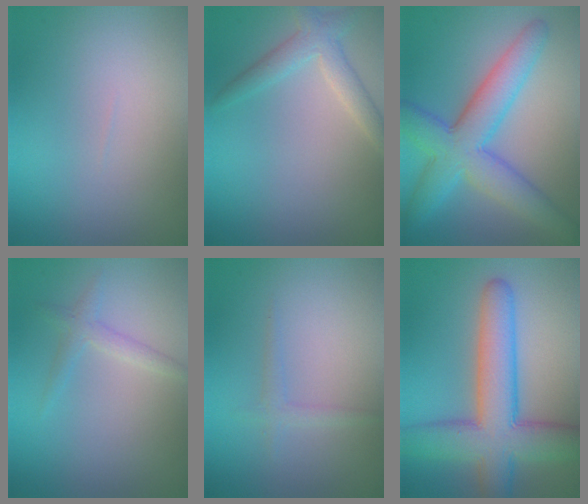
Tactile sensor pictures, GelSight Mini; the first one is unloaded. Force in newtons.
{"total": 2.6, "press": 2.6, "slide": 0.2}
{"total": 7.0, "press": 7.0, "slide": 0.1}
{"total": 1.4, "press": 1.4, "slide": 0.0}
{"total": 1.0, "press": 1.0, "slide": 0.1}
{"total": 8.8, "press": 8.7, "slide": 0.5}